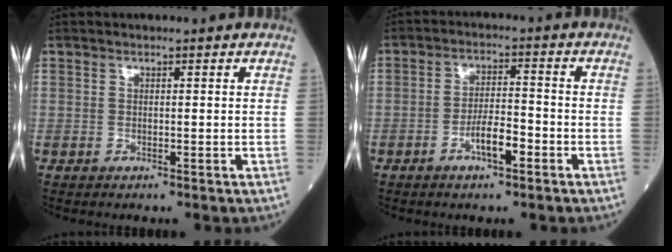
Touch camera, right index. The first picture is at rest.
{"total": 4.7, "force": [-2.3, 1.2, 3.9], "torque": [-0.071, 0.006, -0.043]}